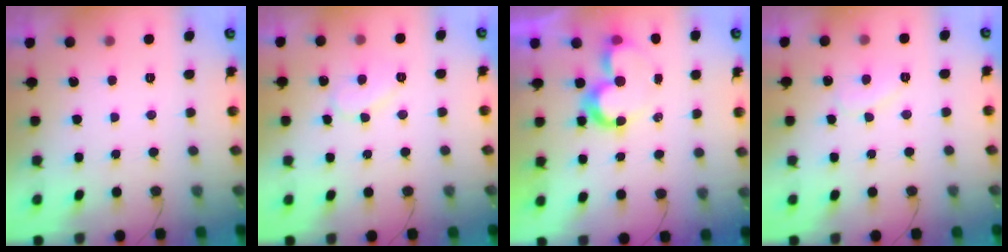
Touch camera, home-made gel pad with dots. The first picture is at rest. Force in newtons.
{"total": 7.8, "press": 7.7, "slide": 0.7}
{"total": 9.2, "press": 9.2, "slide": 0.3}
{"total": 6.9, "press": 6.9, "slide": 0.2}